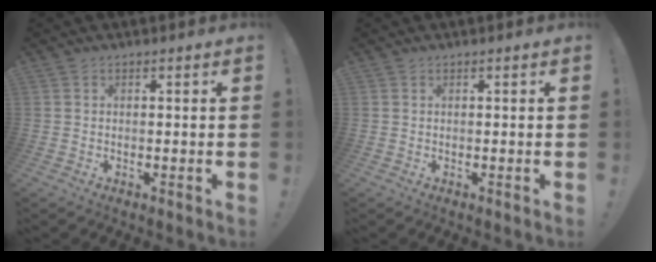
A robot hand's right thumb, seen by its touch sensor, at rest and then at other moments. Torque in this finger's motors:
{"motor_torque": [-0.07, 0.06, -0.24, 0.24, 0.00]}